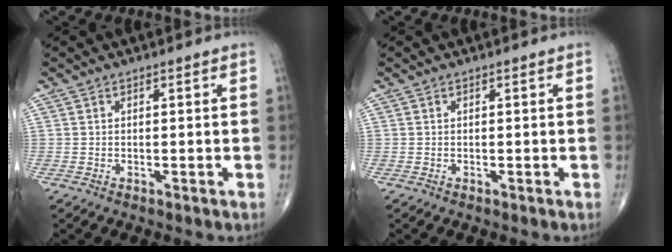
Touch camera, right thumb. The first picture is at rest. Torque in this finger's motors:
{"motor_torque": [0.00, 0.00, -0.02, 0.02, 0.01]}